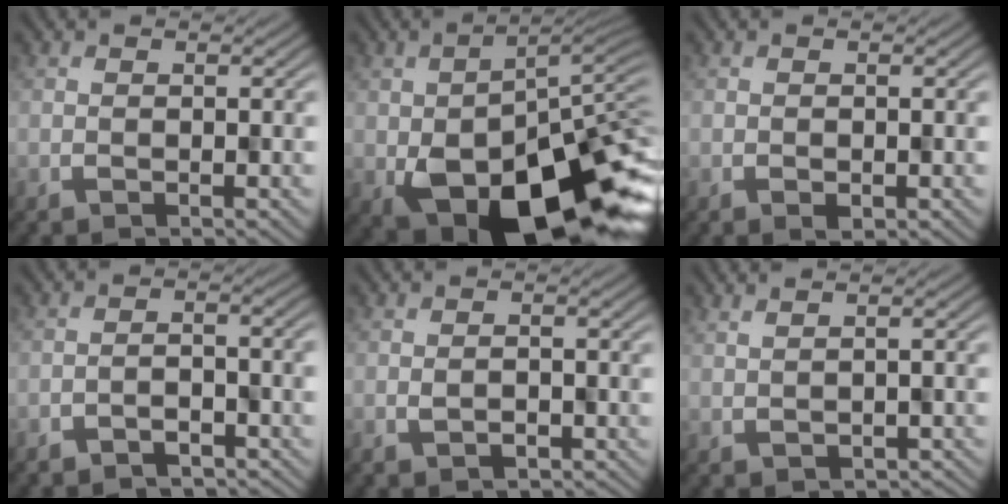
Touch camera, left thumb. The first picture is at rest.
{"total": 15.3, "force": [-5.7, 7.9, 11.8], "torque": [-0.179, -0.046, -0.083]}
{"total": 1.2, "force": [-0.6, 0.4, 0.9], "torque": [-0.022, -0.002, 0.003]}
{"total": 2.3, "force": [-2.2, 0.5, 0.5], "torque": [-0.011, -0.002, -0.033]}
{"total": 0.8, "force": [-0.3, 0.7, -0.1], "torque": [-0.011, -0.009, 0.000]}
{"total": 0.9, "force": [0.6, 0.5, 0.5], "torque": [-0.010, -0.003, 0.025]}